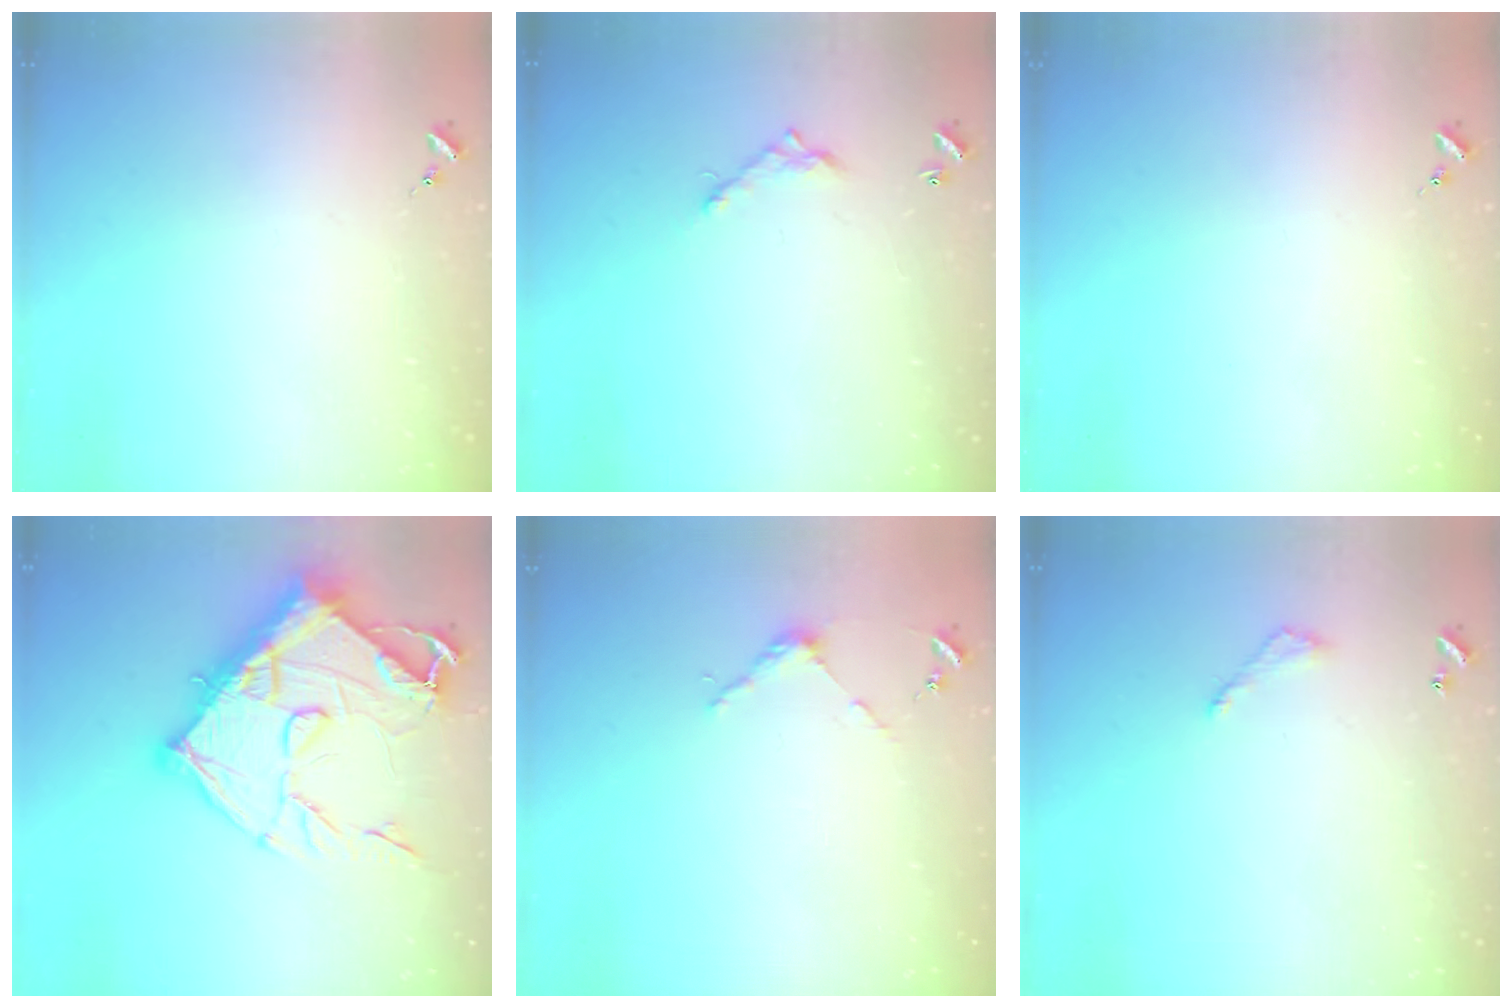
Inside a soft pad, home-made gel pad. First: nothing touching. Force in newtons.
{"total": 6.2, "press": 6.2, "slide": 0.4}
{"total": 0.0}
{"total": 22.3, "press": 22.2, "slide": 1.4}
{"total": 3.9, "press": 3.9, "slide": 0.2}
{"total": 6.0, "press": 6.0, "slide": 0.6}